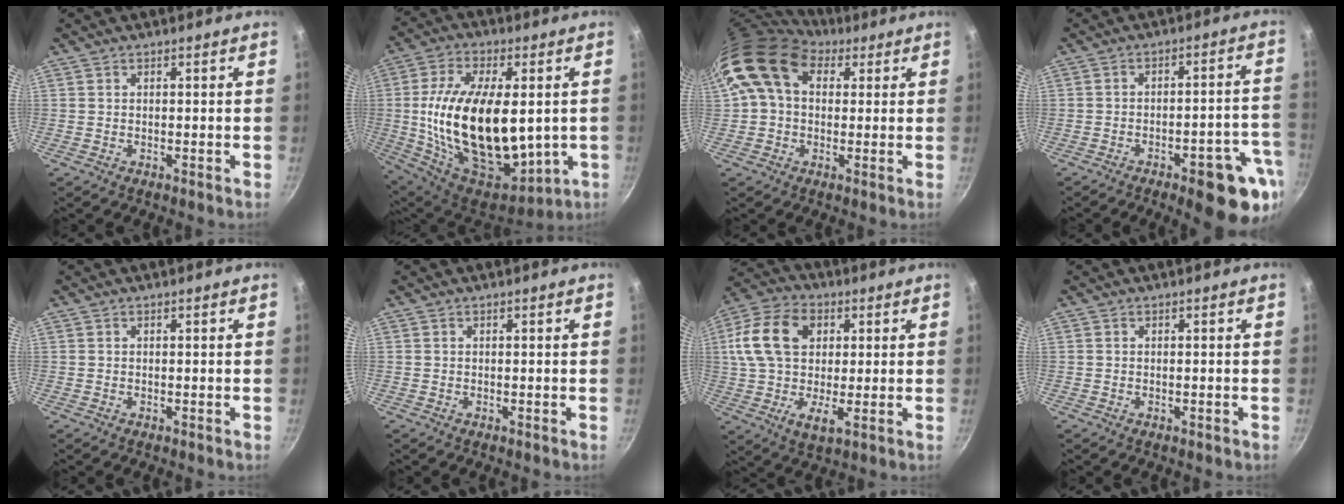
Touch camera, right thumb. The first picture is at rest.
{"total": 28.5, "force": [0.2, 15.3, 24.1], "torque": [-0.419, -0.010, 0.024]}
{"total": 13.6, "force": [4.9, 9.5, 8.4], "torque": [-0.134, 0.012, 0.072]}
{"total": 13.8, "force": [-7.1, 4.2, 11.1], "torque": [-0.098, 0.043, -0.089]}
{"total": 0.0}
{"total": 0.0}
{"total": 16.4, "force": [3.6, 10.8, 11.7], "torque": [-0.200, 0.008, 0.048]}
{"total": 0.9, "force": [-0.5, 0.6, 0.5], "torque": [-0.011, 0.003, -0.007]}